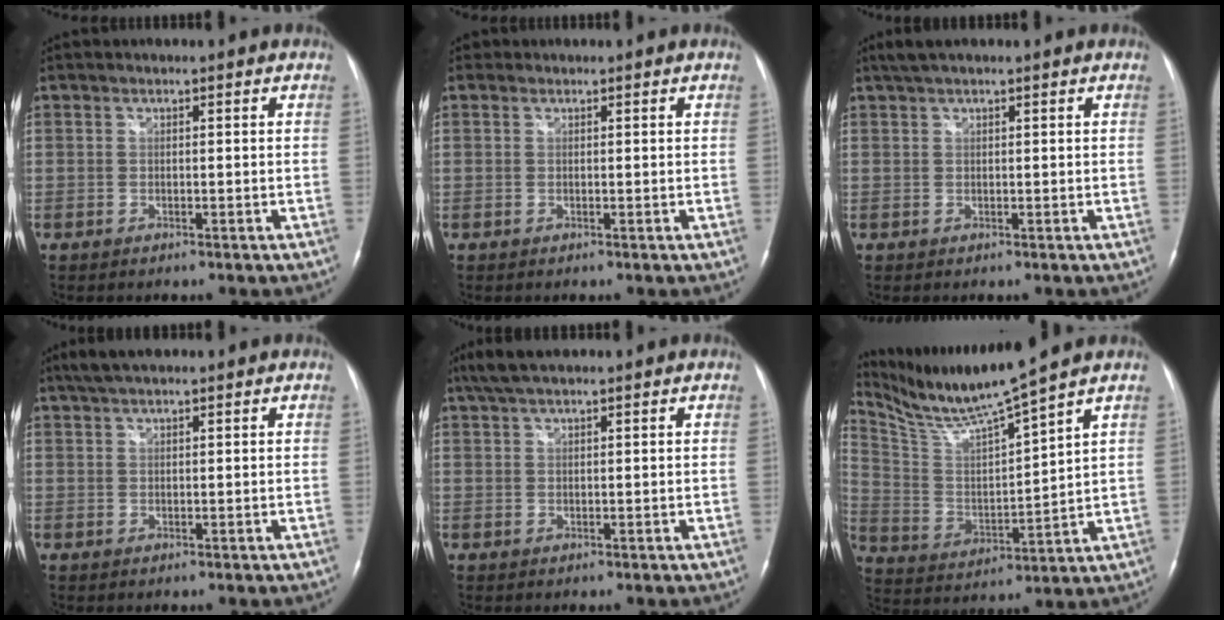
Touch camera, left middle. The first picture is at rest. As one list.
[{"total": 0.6, "force": [0.4, 0.4, 0.0], "torque": [0.001, 0.003, 0.005]}, {"total": 3.0, "force": [2.3, 0.5, 1.8], "torque": [-0.038, 0.023, 0.044]}, {"total": 3.8, "force": [3.0, 0.8, 2.1], "torque": [-0.045, 0.020, 0.056]}, {"total": 4.3, "force": [3.4, 0.8, 2.5], "torque": [-0.054, 0.022, 0.065]}, {"total": 12.8, "force": [11.3, -2.2, 5.6], "torque": [-0.120, -0.003, 0.223]}]